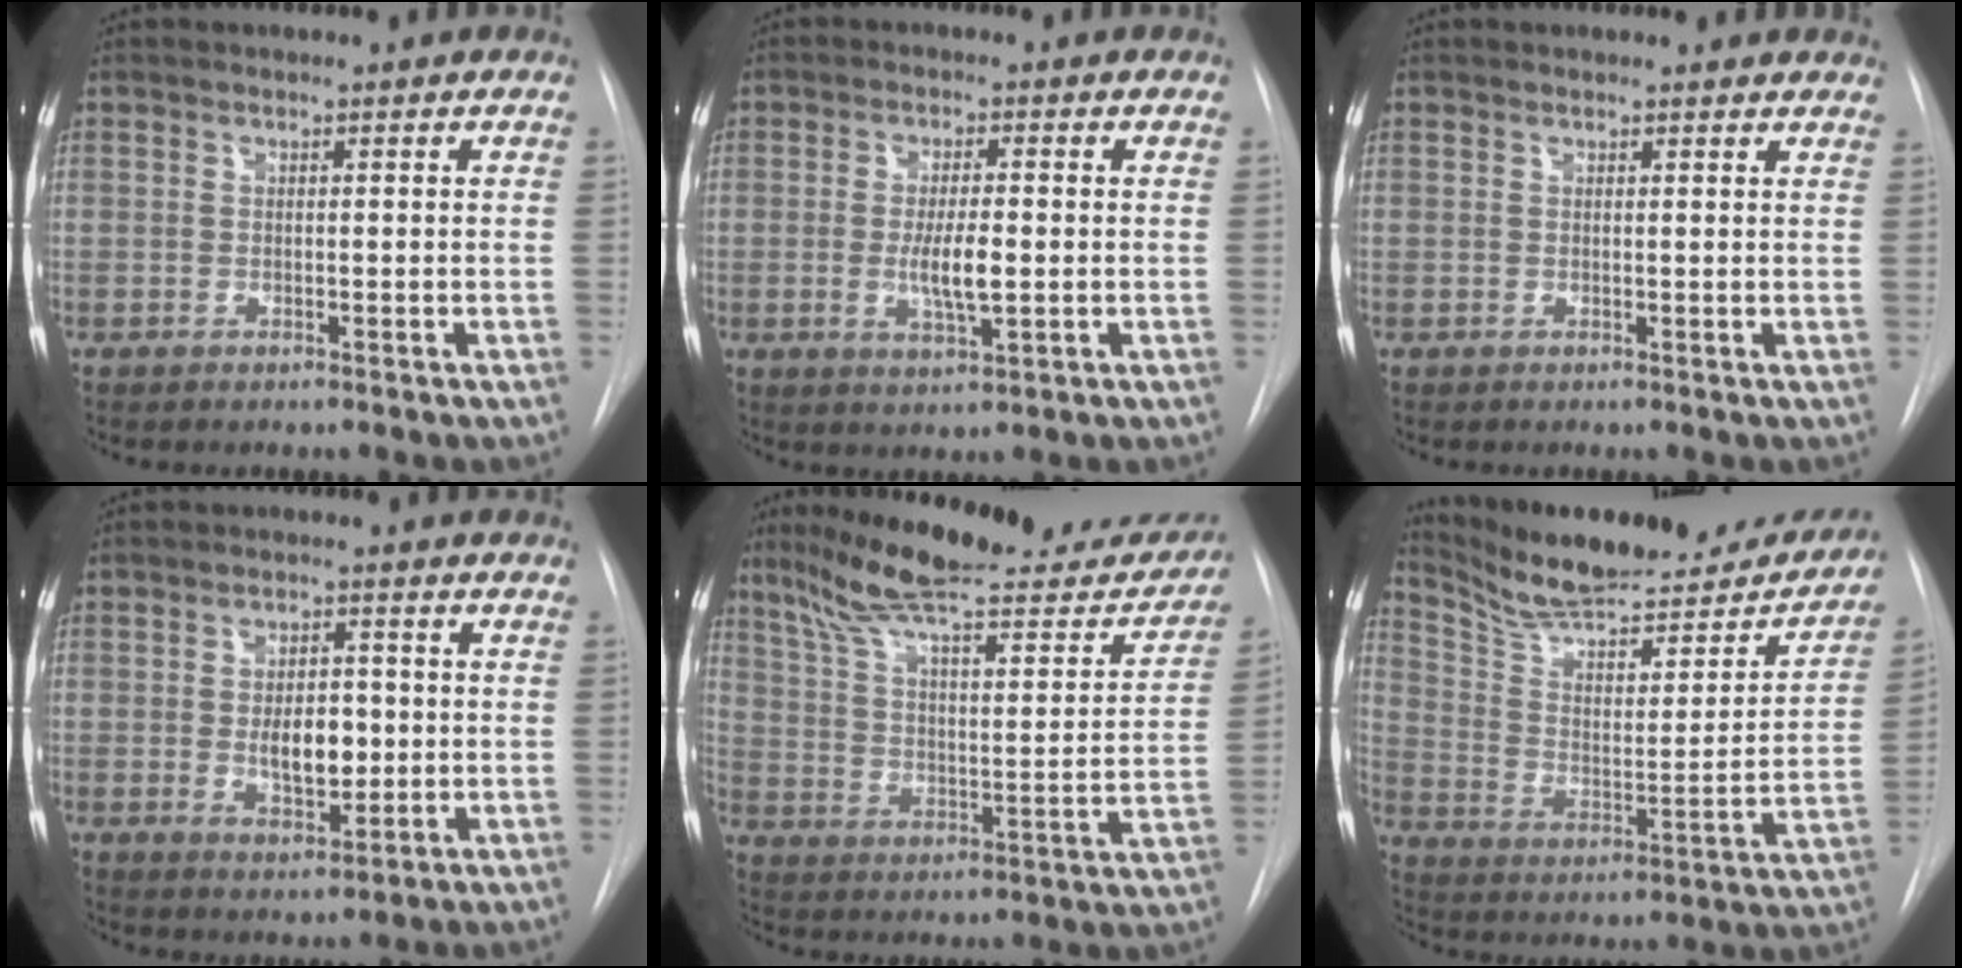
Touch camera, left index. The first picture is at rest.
{"total": 5.5, "force": [-1.7, 1.0, 5.1], "torque": [-0.095, -0.013, -0.024]}
{"total": 3.4, "force": [3.3, 0.6, 0.7], "torque": [-0.007, 0.008, 0.023]}
{"total": 6.2, "force": [-1.5, 3.0, 5.3], "torque": [-0.083, -0.006, -0.014]}
{"total": 24.7, "force": [20.5, 4.8, 12.9], "torque": [-0.193, -0.015, 0.292]}
{"total": 24.7, "force": [22.0, 4.9, 10.2], "torque": [-0.148, -0.046, 0.312]}